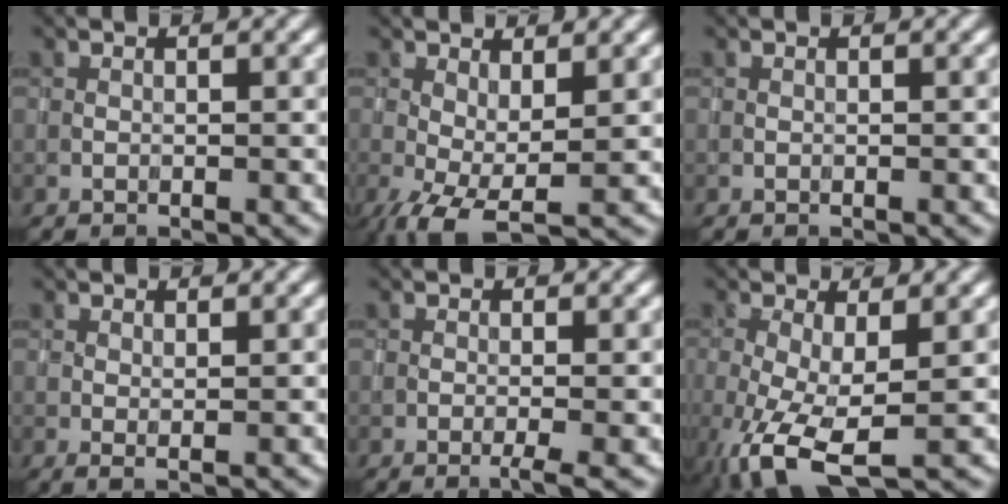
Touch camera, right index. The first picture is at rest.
{"total": 4.4, "force": [-1.3, 1.6, 3.9], "torque": [-0.085, -0.006, -0.027]}
{"total": 0.0}
{"total": 0.7, "force": [0.4, 0.1, 0.6], "torque": [-0.012, -0.002, 0.006]}
{"total": 1.7, "force": [-0.6, 0.2, 1.6], "torque": [-0.023, 0.000, -0.014]}
{"total": 6.1, "force": [-1.9, 2.1, 5.4], "torque": [-0.120, -0.013, -0.037]}